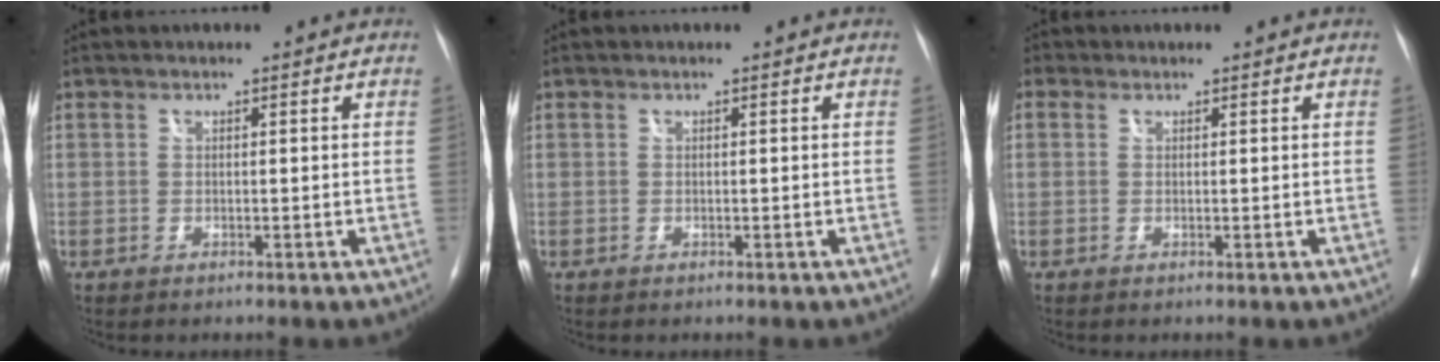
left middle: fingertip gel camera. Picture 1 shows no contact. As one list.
[{"total": 0.0}, {"total": 1.0, "force": [0.4, 0.8, 0.3], "torque": [-0.005, 0.006, 0.006]}]